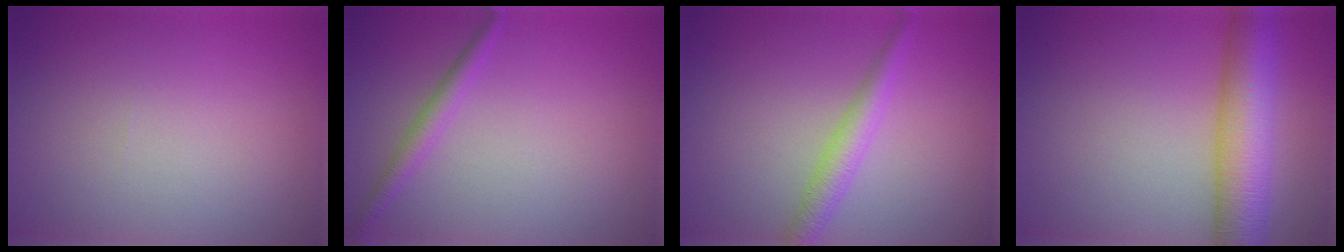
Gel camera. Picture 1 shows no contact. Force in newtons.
{"total": 1.8, "press": 1.8, "slide": 0.0}
{"total": 2.6, "press": 2.6, "slide": 0.2}
{"total": 8.3, "press": 8.3, "slide": 0.2}